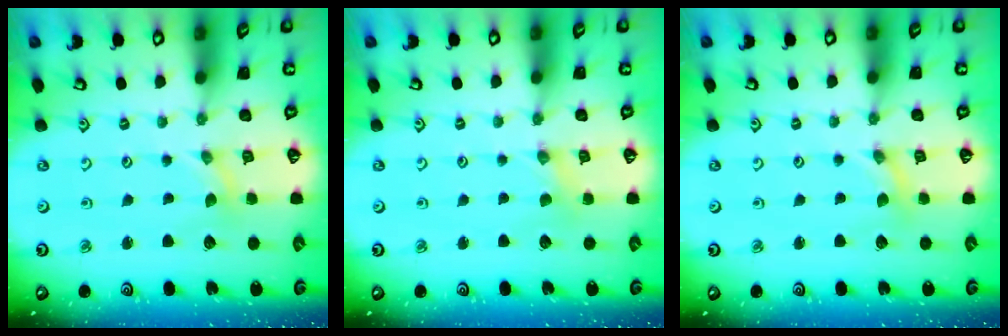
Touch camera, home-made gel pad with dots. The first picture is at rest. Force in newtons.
{"total": 1.0, "press": 1.0, "slide": 0.2}
{"total": 0.0}